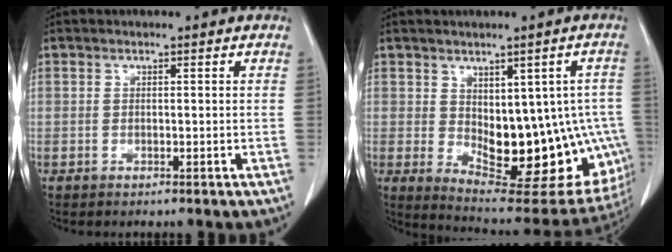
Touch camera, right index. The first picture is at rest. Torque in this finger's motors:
{"motor_torque": [1.35, -0.67, 0.41, 0.07]}